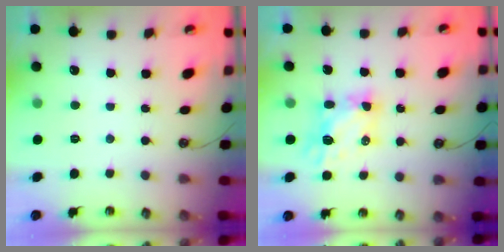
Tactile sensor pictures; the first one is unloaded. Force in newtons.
{"total": 5.6, "press": 5.6, "slide": 0.1}